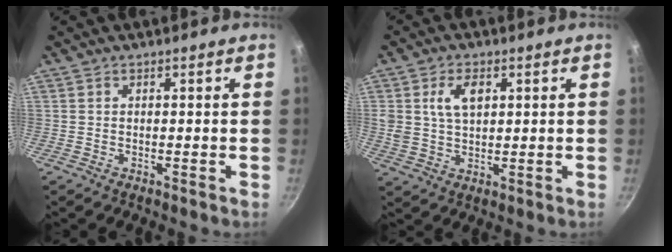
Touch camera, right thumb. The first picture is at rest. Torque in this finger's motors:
{"motor_torque": [-1.00, 0.90, 0.84, 0.43, 0.34]}